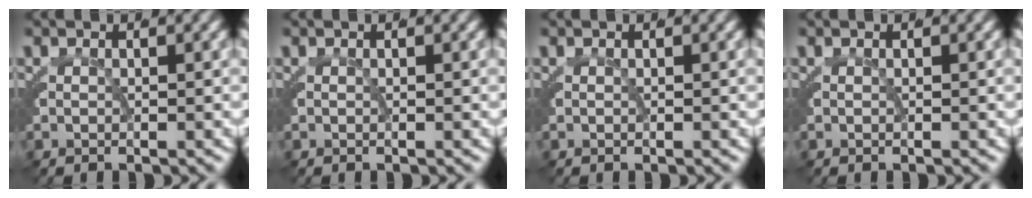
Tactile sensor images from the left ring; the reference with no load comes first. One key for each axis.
{"total": 0.0}
{"total": 0.0}
{"total": 0.0}